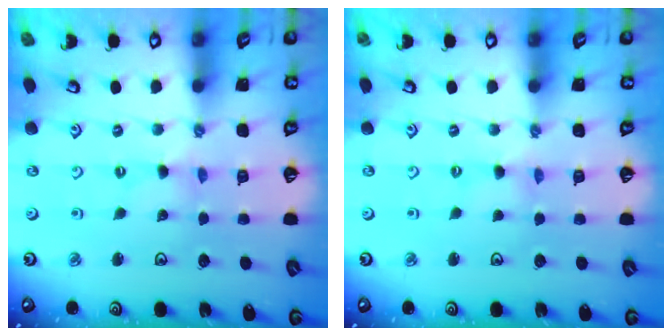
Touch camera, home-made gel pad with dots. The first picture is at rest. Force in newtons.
{"total": 0.0}